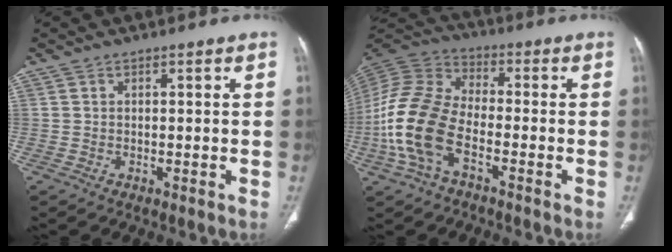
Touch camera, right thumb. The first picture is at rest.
{"total": 15.6, "force": [-5.1, 8.4, 12.1], "torque": [-0.272, 0.031, -0.105]}